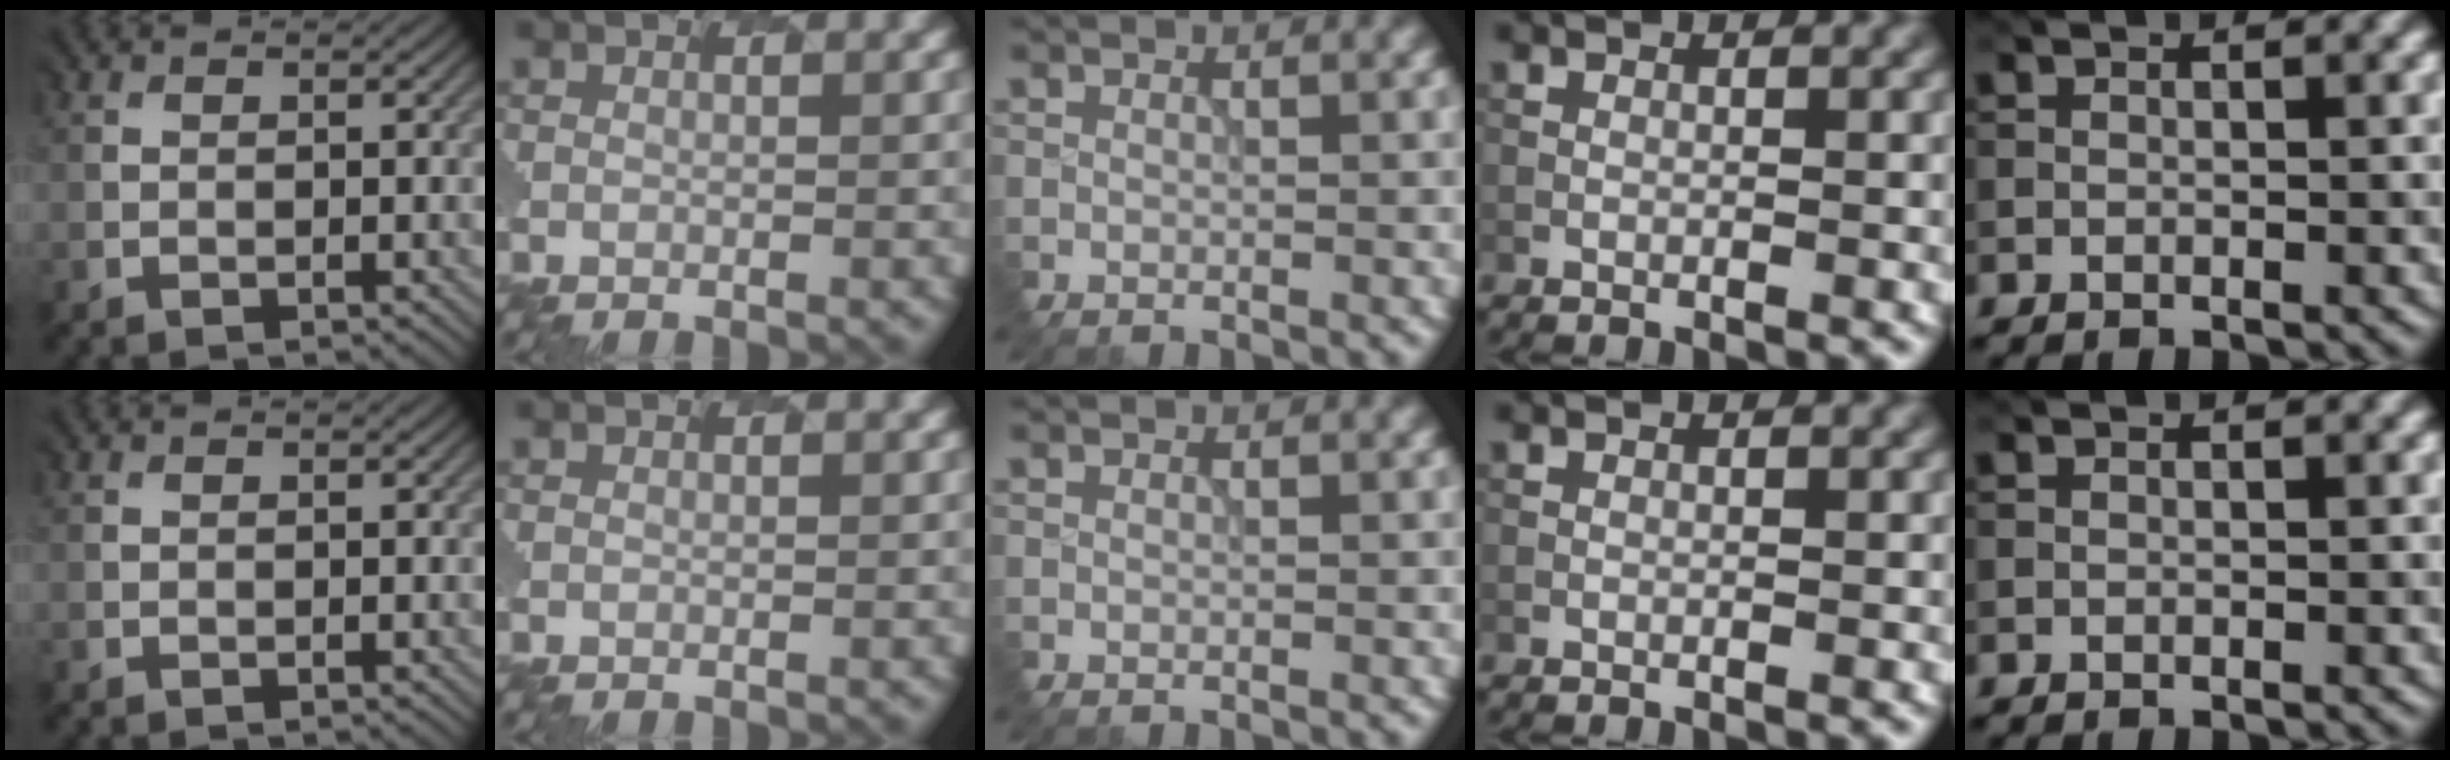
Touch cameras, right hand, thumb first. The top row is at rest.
{}